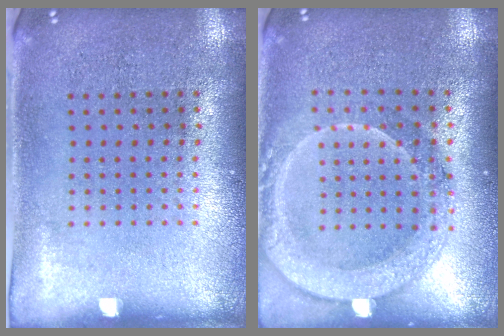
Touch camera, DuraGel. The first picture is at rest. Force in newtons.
{"total": 2.0, "press": 1.8, "slide": 0.7}